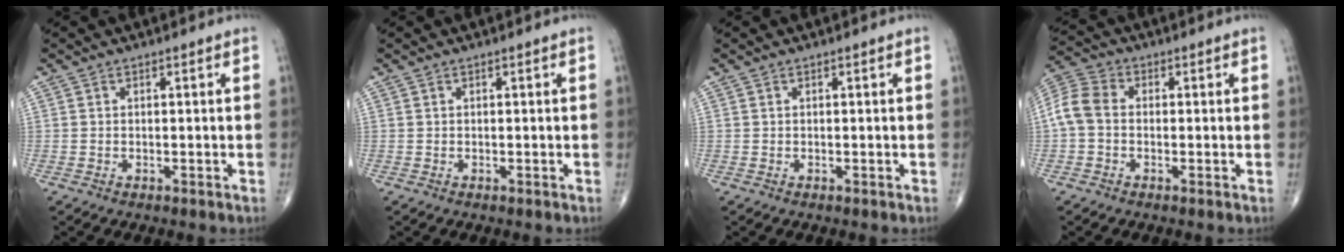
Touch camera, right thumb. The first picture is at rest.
{"total": 0.0}
{"total": 0.0}
{"total": 7.1, "force": [-0.4, 5.1, 4.8], "torque": [-0.099, 0.020, -0.021]}